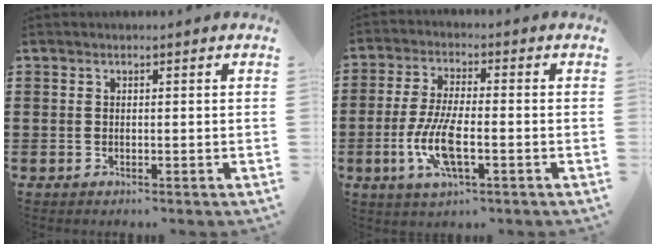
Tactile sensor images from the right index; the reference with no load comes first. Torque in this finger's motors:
{"motor_torque": [2.14, 0.00, 0.84, 0.21]}